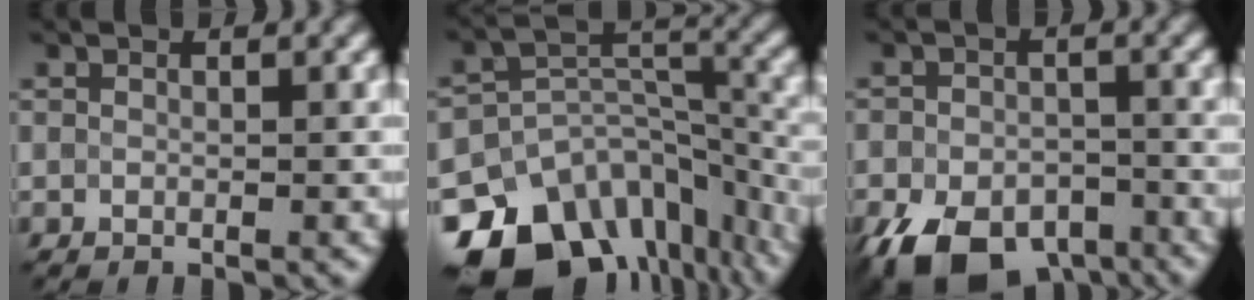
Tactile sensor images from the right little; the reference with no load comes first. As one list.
[{"total": 14.4, "force": [-10.5, 8.3, 5.5], "torque": [-0.114, 0.007, -0.146]}, {"total": 9.2, "force": [-6.2, 4.8, 4.8], "torque": [-0.095, -0.019, -0.087]}]